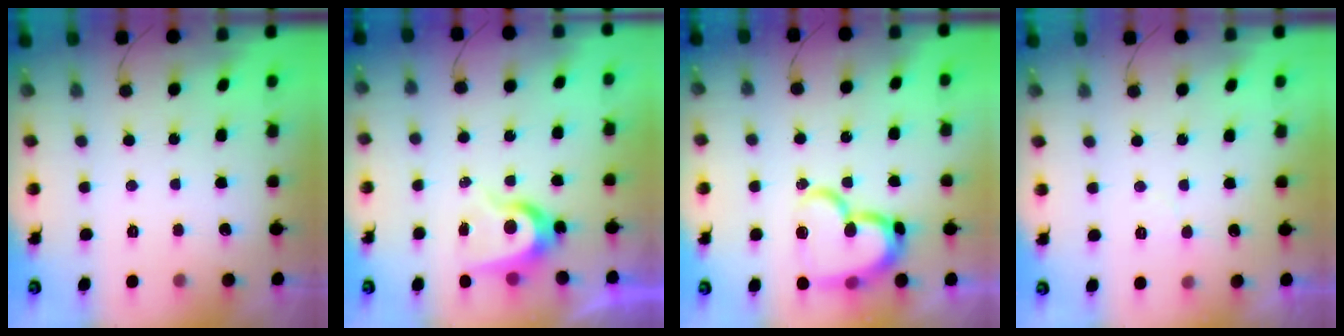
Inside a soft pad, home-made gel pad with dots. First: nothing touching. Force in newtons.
{"total": 7.0, "press": 7.0, "slide": 0.2}
{"total": 18.3, "press": 18.3, "slide": 0.9}
{"total": 4.6, "press": 4.6, "slide": 0.3}